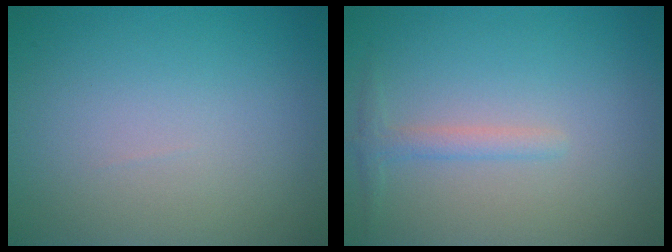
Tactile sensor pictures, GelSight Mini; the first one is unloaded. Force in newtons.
{"total": 1.5, "press": 1.5, "slide": 0.0}